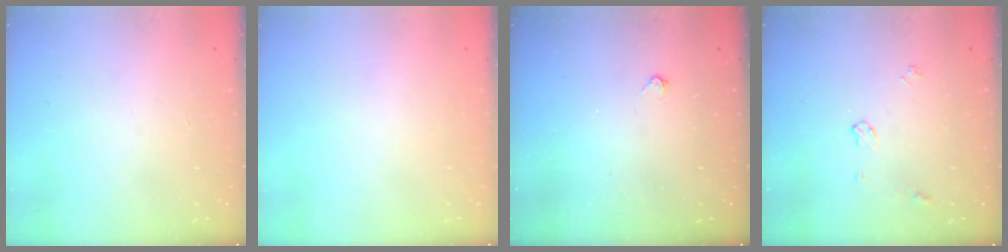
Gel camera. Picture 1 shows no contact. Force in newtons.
{"total": 0.0}
{"total": 3.0, "press": 3.0, "slide": 0.5}
{"total": 4.9, "press": 4.9, "slide": 0.8}